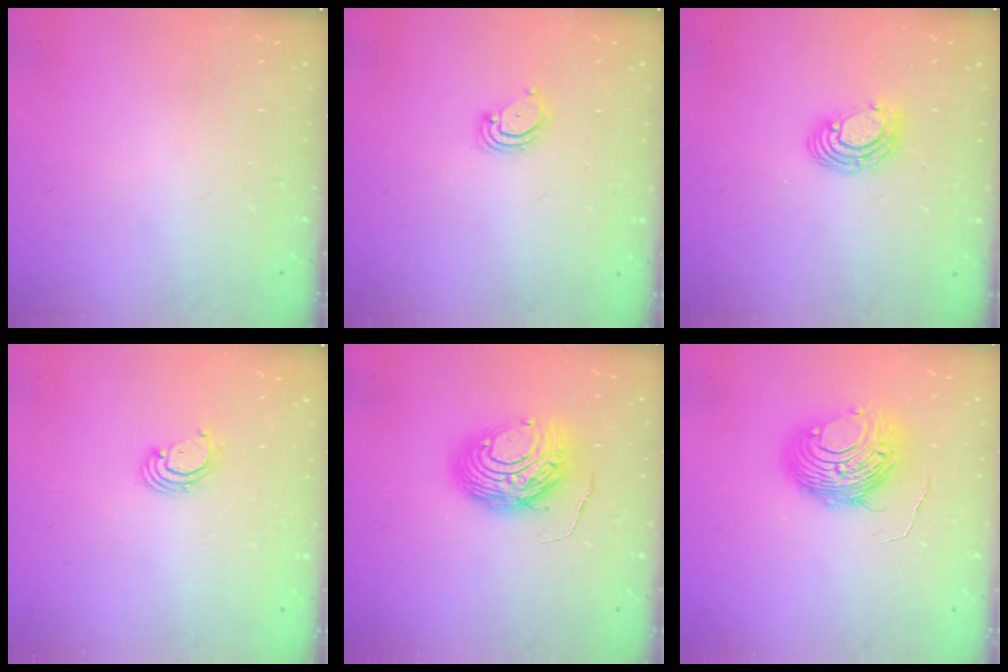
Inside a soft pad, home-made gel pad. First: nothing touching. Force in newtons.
{"total": 3.1, "press": 3.1, "slide": 0.3}
{"total": 7.0, "press": 6.9, "slide": 0.8}
{"total": 2.3, "press": 2.3, "slide": 0.1}
{"total": 11.1, "press": 11.0, "slide": 1.0}
{"total": 11.0, "press": 11.0, "slide": 1.0}